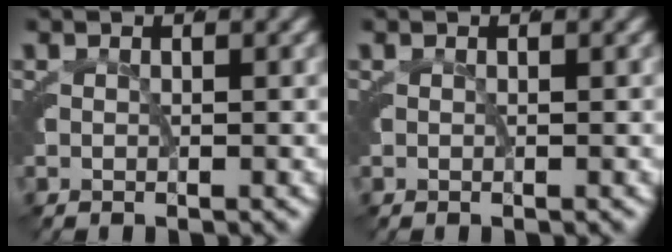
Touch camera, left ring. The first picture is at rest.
{"total": 0.0}